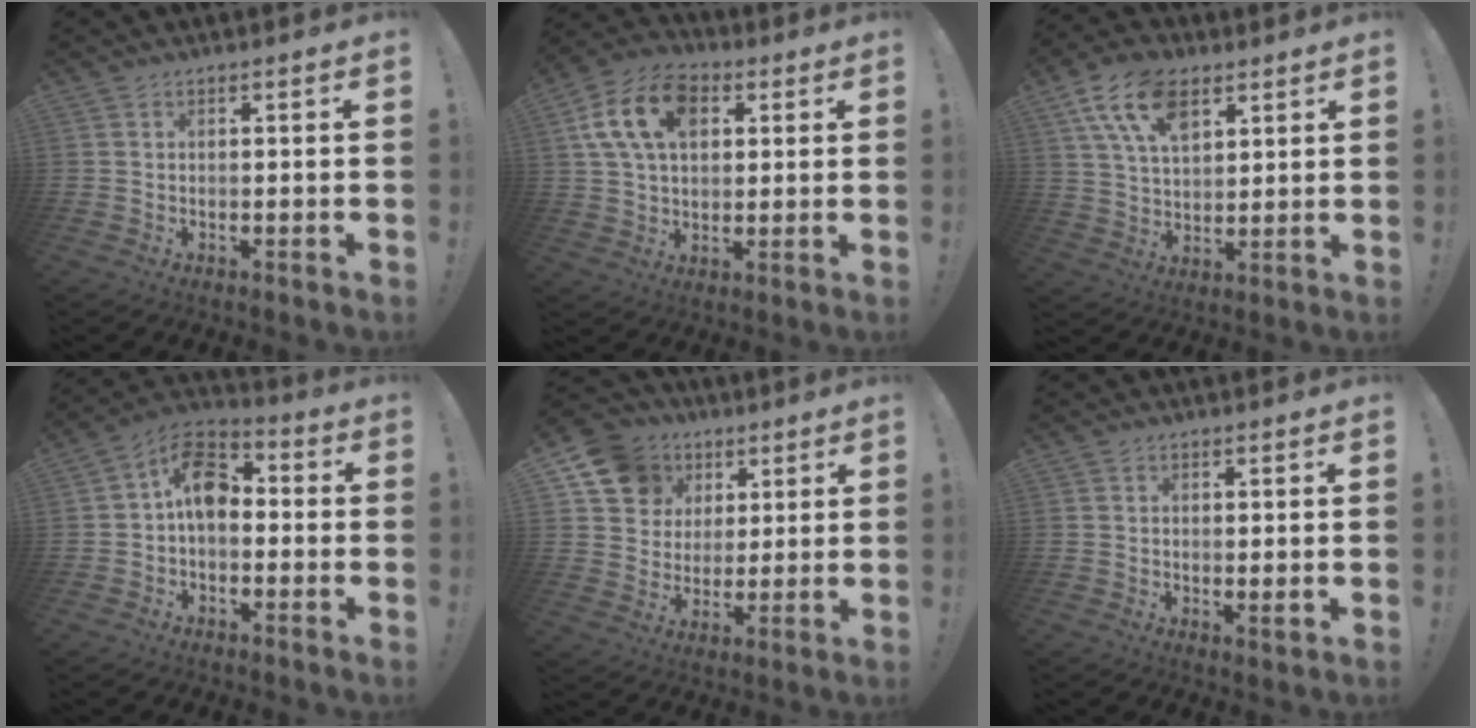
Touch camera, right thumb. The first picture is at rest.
{"total": 16.0, "force": [5.4, 10.8, 10.4], "torque": [-0.189, -0.003, 0.104]}
{"total": 14.8, "force": [7.6, 8.5, 9.5], "torque": [-0.173, -0.020, 0.141]}
{"total": 11.7, "force": [1.0, 8.0, 8.5], "torque": [-0.145, 0.019, 0.021]}
{"total": 12.9, "force": [6.3, 10.5, 4.1], "torque": [-0.062, -0.032, 0.130]}
{"total": 1.5, "force": [0.4, 0.2, 1.4], "torque": [-0.015, -0.006, 0.005]}